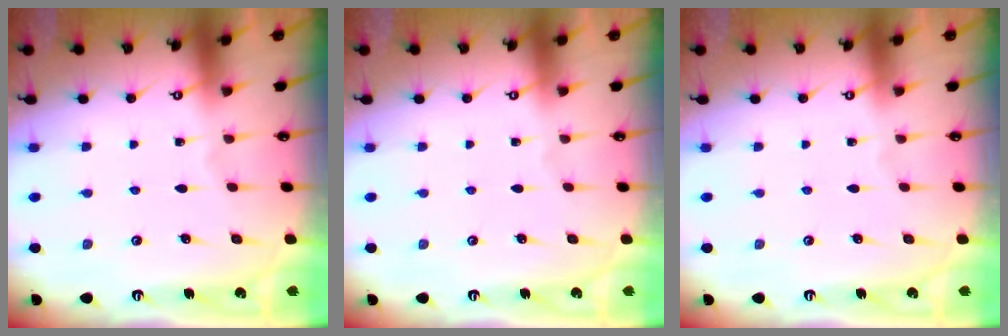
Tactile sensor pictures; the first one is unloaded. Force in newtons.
{"total": 0.0}
{"total": 0.0}